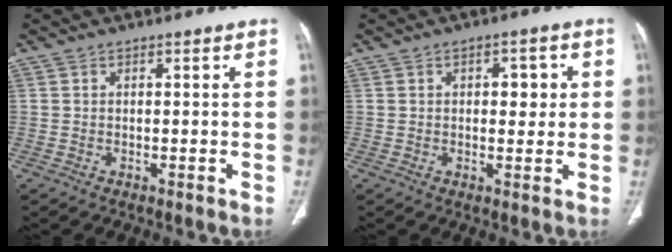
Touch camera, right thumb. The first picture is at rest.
{"total": 4.6, "force": [1.0, 2.5, 3.7], "torque": [-0.033, -0.001, 0.013]}